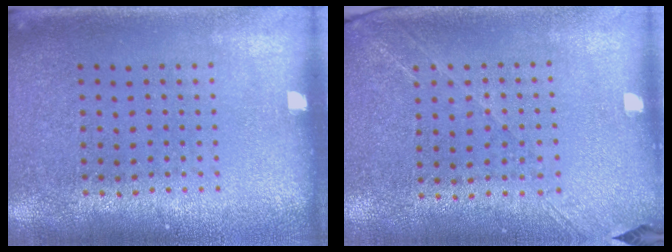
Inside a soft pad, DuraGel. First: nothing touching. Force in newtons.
{"total": 1.3, "press": 1.2, "slide": 0.6}